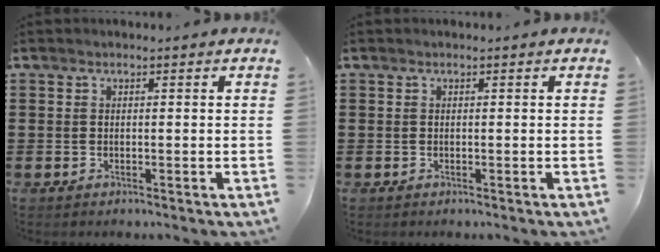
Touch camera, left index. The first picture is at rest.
{"total": 0.0}